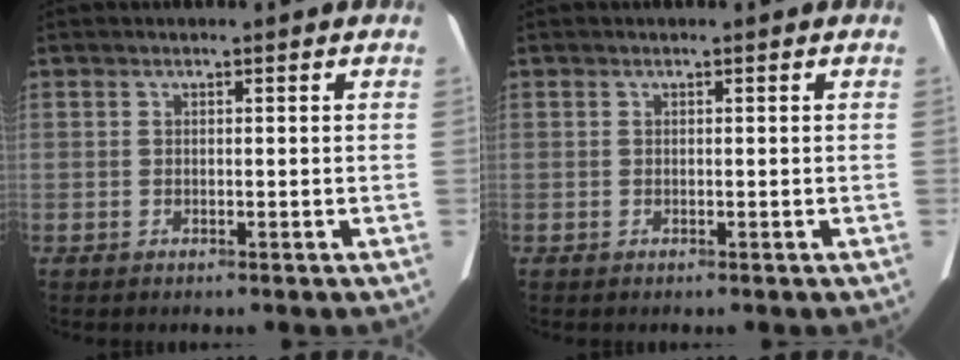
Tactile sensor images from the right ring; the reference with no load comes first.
{"total": 0.0}